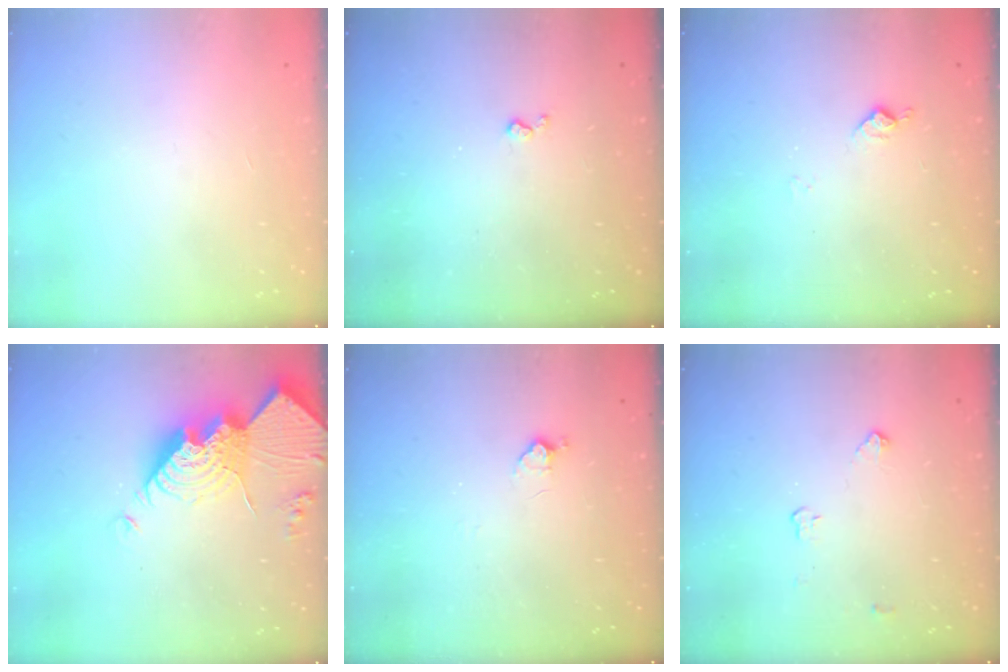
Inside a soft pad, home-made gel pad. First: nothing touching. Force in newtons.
{"total": 2.9, "press": 2.9, "slide": 0.5}
{"total": 6.0, "press": 5.9, "slide": 0.9}
{"total": 18.0, "press": 17.9, "slide": 1.5}
{"total": 4.4, "press": 4.4, "slide": 0.8}
{"total": 3.7, "press": 3.6, "slide": 0.5}